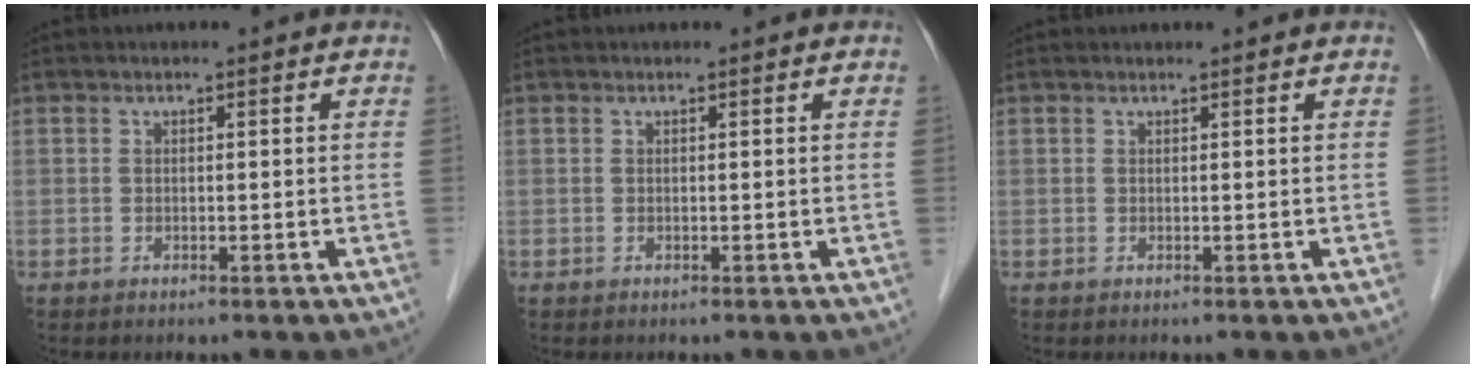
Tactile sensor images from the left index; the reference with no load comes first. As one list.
[{"total": 0.0}, {"total": 0.5, "force": [0.5, 0.0, 0.1], "torque": [-0.003, 0.008, 0.010]}]